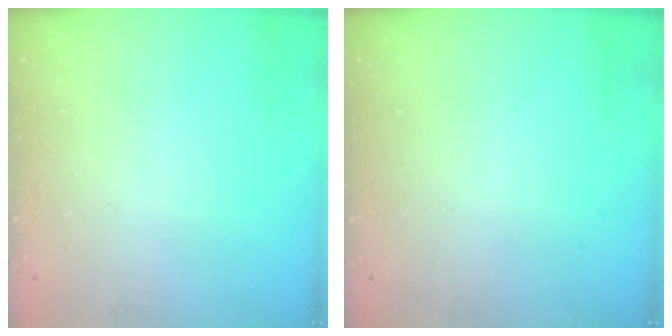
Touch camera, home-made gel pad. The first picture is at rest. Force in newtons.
{"total": 0.0}